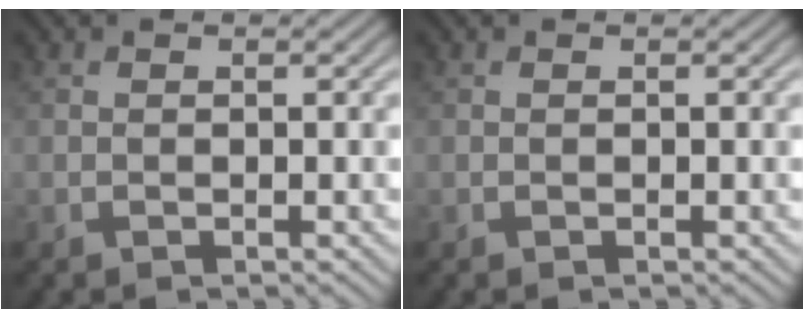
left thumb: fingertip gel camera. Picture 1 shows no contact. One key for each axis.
{"total": 0.0}